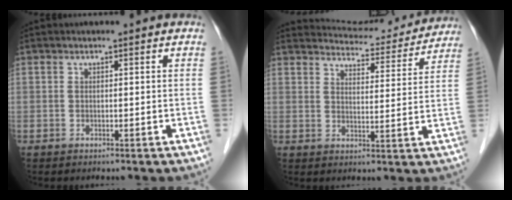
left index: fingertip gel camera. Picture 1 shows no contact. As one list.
[{"total": 13.8, "force": [13.4, 2.7, 1.7], "torque": [-0.006, -0.011, 0.155]}]